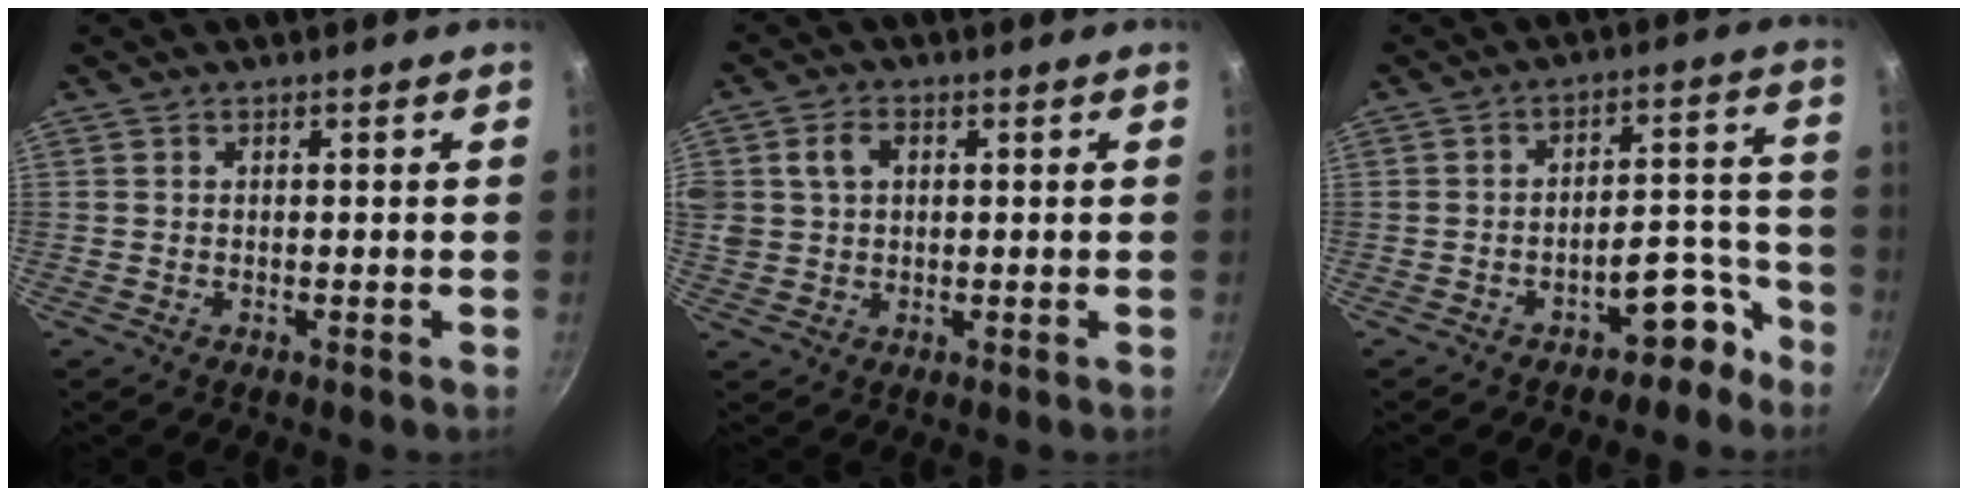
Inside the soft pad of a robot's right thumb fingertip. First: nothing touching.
{"total": 6.8, "force": [1.8, 5.2, 4.0], "torque": [-0.067, 0.008, 0.031]}
{"total": 8.1, "force": [-5.4, 4.0, 4.6], "torque": [-0.010, 0.079, -0.064]}